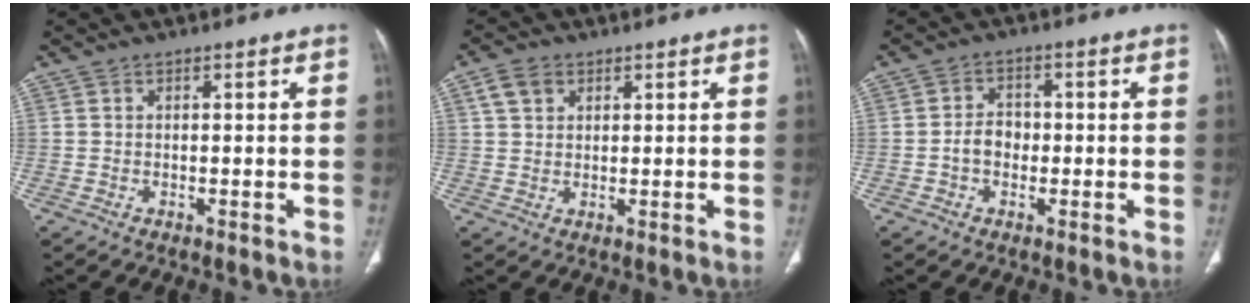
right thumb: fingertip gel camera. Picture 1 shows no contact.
{"total": 4.3, "force": [2.0, 3.2, 2.1], "torque": [-0.031, -0.001, 0.041]}
{"total": 4.0, "force": [-0.8, 3.1, 2.4], "torque": [-0.028, 0.015, -0.021]}